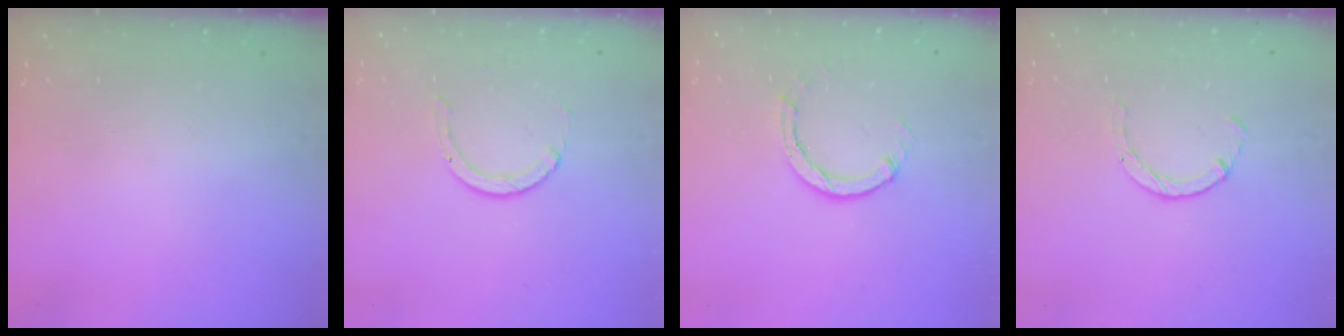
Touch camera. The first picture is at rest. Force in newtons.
{"total": 2.0, "press": 2.0, "slide": 0.2}
{"total": 2.7, "press": 2.7, "slide": 0.3}
{"total": 2.1, "press": 2.1, "slide": 0.3}